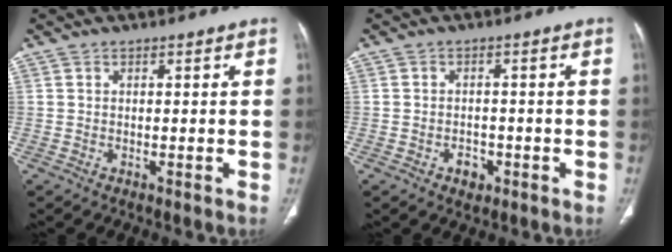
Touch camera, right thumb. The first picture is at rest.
{"total": 2.8, "force": [-1.3, 2.1, 1.3], "torque": [-0.009, 0.007, -0.014]}